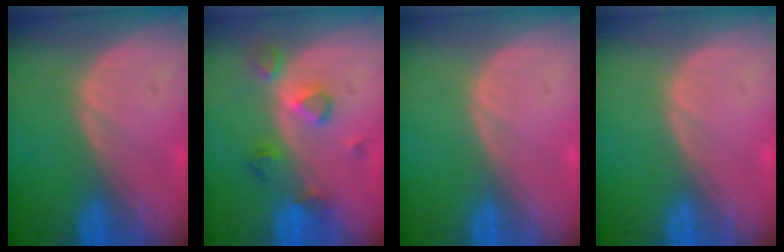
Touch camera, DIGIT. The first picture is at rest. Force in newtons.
{"total": 4.8, "press": 4.8, "slide": 0.7}
{"total": 0.0}
{"total": 0.0}